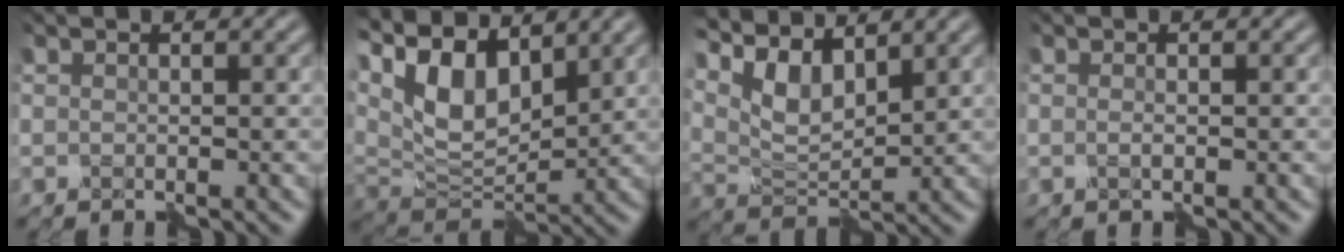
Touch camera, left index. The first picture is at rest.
{"total": 9.8, "force": [4.6, 4.7, 7.2], "torque": [-0.161, 0.019, 0.079]}
{"total": 5.3, "force": [3.2, 2.2, 3.7], "torque": [-0.079, 0.002, 0.058]}
{"total": 0.8, "force": [-0.4, 0.1, 0.7], "torque": [-0.015, 0.000, -0.007]}